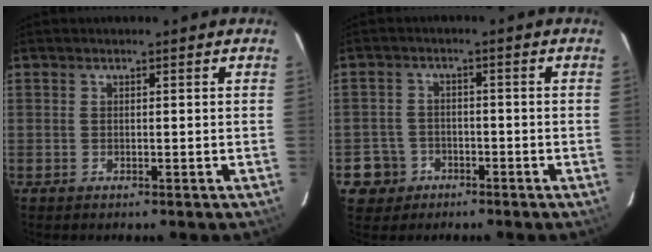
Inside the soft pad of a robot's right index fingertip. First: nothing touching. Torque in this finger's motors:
{"motor_torque": [0.00, -0.03, -0.36, -0.16]}